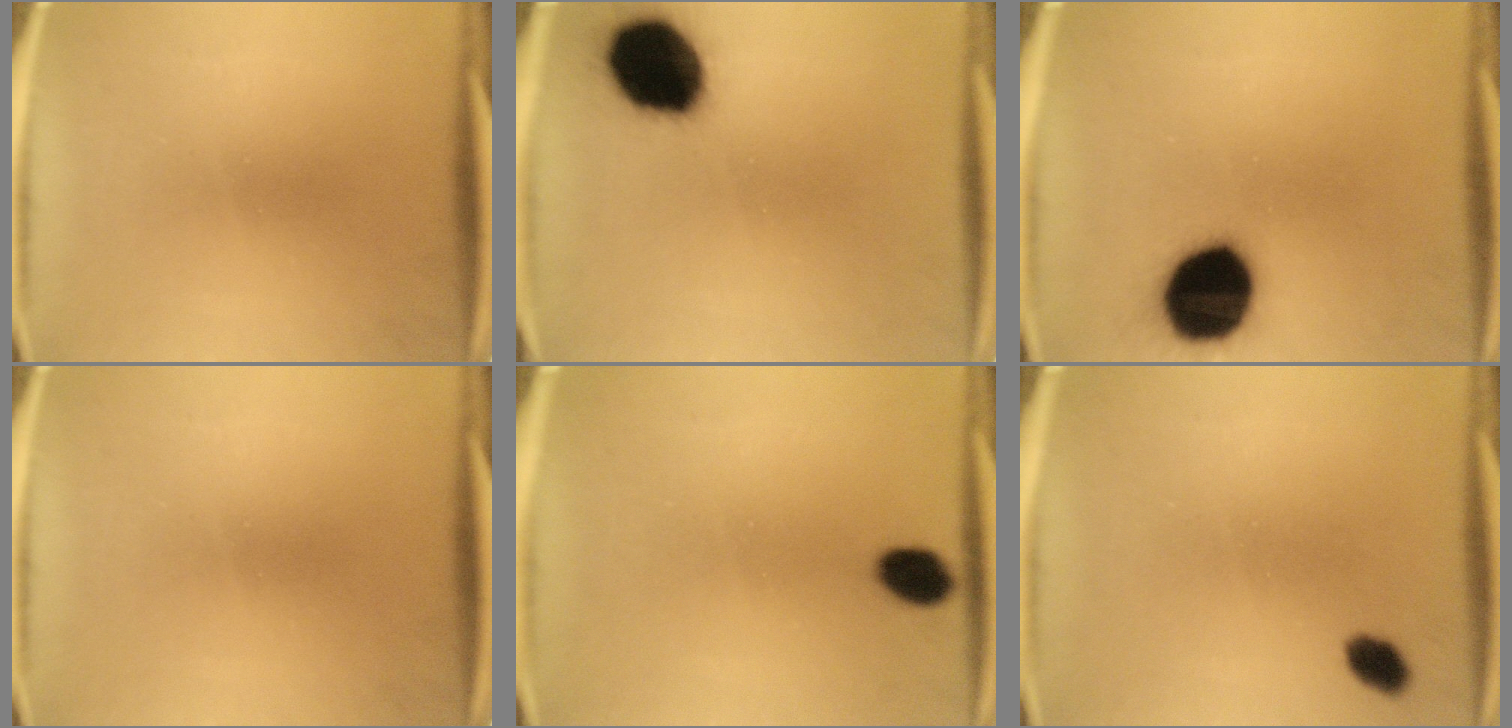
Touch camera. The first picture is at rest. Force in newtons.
{"total": 18.8}
{"total": 19.7}
{"total": 0.0}
{"total": 5.1}
{"total": 3.1}